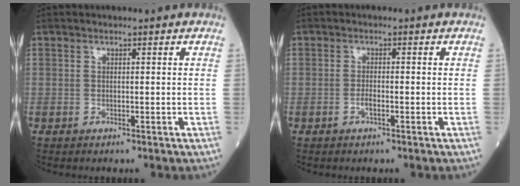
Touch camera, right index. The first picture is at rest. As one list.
[{"total": 1.4, "force": [-0.6, 0.3, 1.2], "torque": [-0.024, 0.001, -0.013]}]